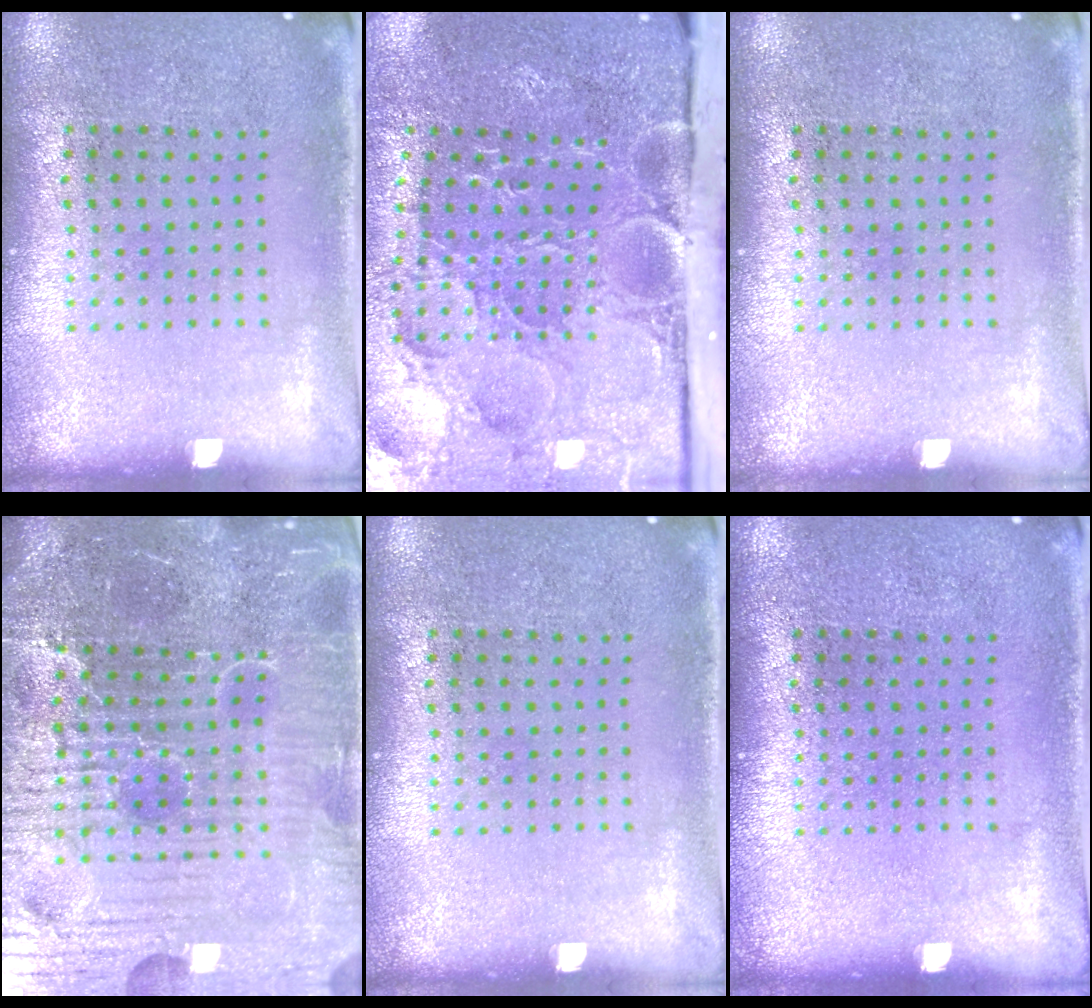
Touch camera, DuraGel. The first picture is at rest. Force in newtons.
{"total": 4.4, "press": 3.8, "slide": 2.1}
{"total": 0.0}
{"total": 6.8, "press": 6.1, "slide": 3.1}
{"total": 0.0}
{"total": 0.0}